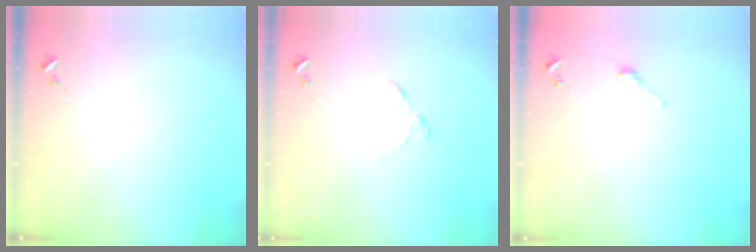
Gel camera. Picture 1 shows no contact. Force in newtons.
{"total": 4.7, "press": 4.7, "slide": 0.4}
{"total": 2.5, "press": 2.5, "slide": 0.2}